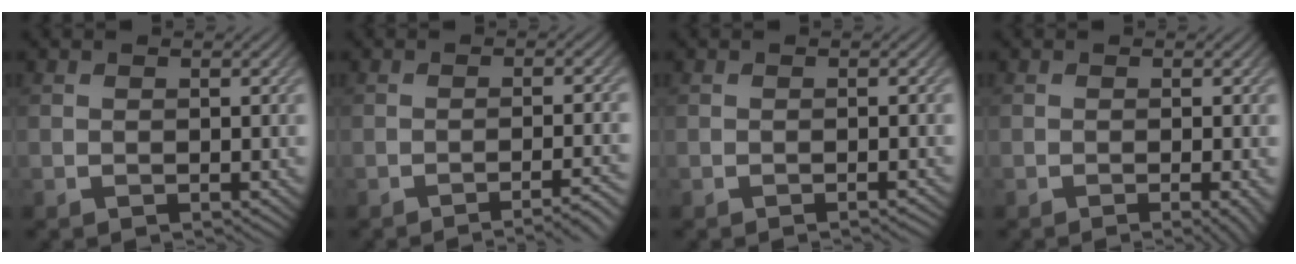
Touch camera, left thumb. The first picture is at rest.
{"total": 3.9, "force": [-2.5, 0.4, 3.0], "torque": [-0.040, 0.013, -0.047]}
{"total": 0.8, "force": [-0.5, 0.1, 0.6], "torque": [-0.004, 0.002, -0.014]}
{"total": 2.5, "force": [-0.9, 0.4, 2.3], "torque": [-0.028, 0.001, -0.018]}